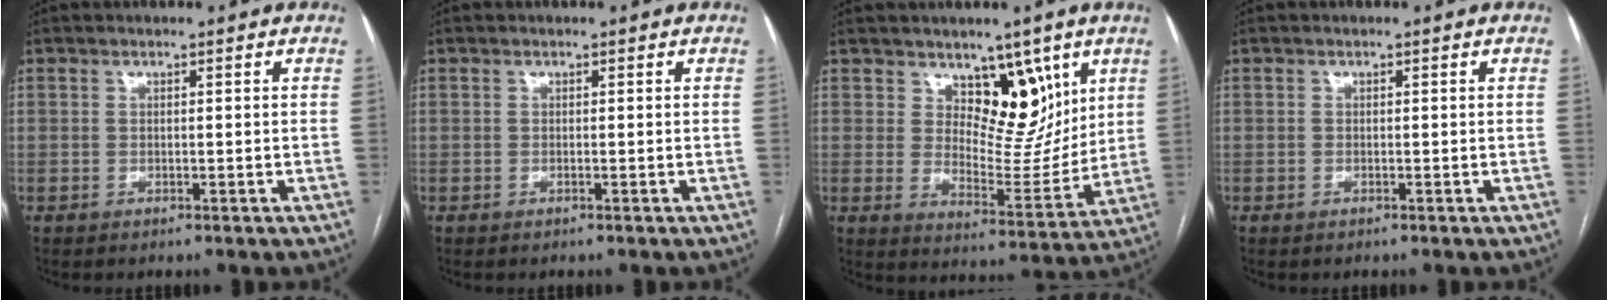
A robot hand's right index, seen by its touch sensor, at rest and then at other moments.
{"total": 0.0}
{"total": 9.9, "force": [5.9, 5.6, 5.7], "torque": [-0.067, -0.010, 0.101]}
{"total": 0.0}